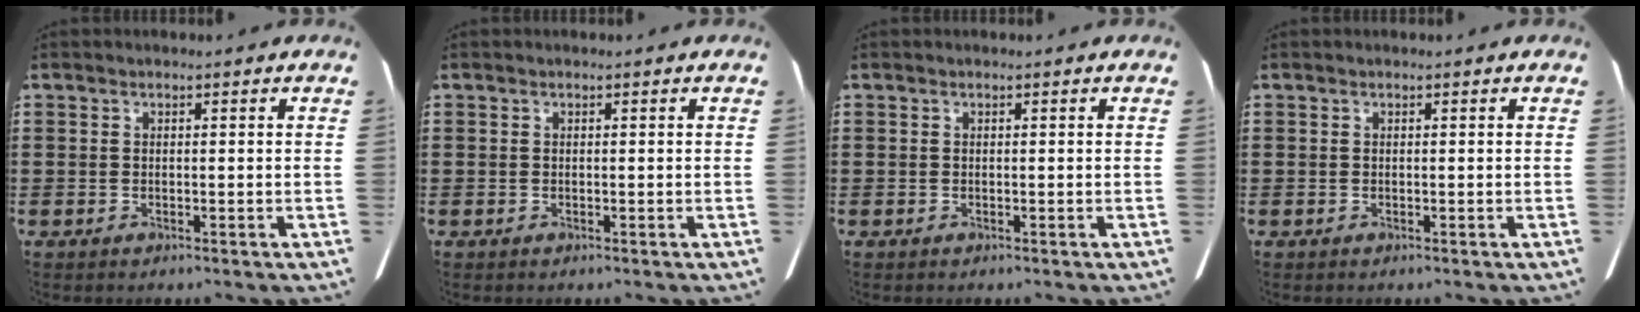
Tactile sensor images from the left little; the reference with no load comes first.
{"total": 0.0}
{"total": 0.0}
{"total": 0.0}